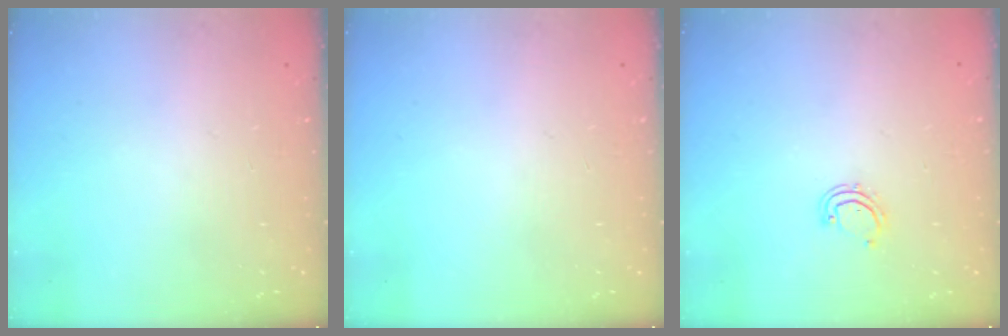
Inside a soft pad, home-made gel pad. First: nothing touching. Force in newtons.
{"total": 0.0}
{"total": 4.8, "press": 4.5, "slide": 1.8}